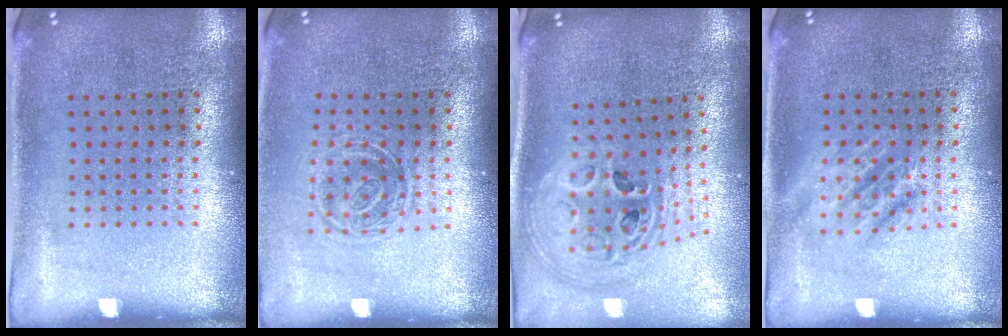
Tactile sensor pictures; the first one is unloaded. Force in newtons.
{"total": 1.3, "press": 1.0, "slide": 0.8}
{"total": 2.6, "press": 1.9, "slide": 1.8}
{"total": 1.1, "press": 1.1, "slide": 0.2}